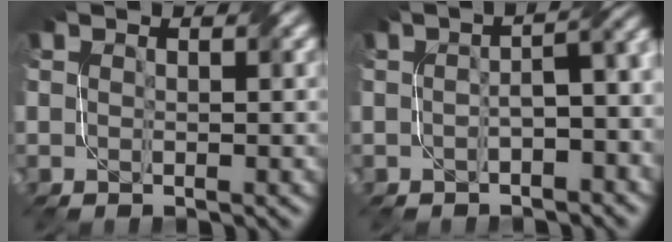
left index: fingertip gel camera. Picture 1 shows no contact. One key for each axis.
{"total": 4.8, "fx": -0.8, "fy": 1.8, "fz": 4.3, "tx": -0.050, "ty": 0.010, "tz": -0.012}